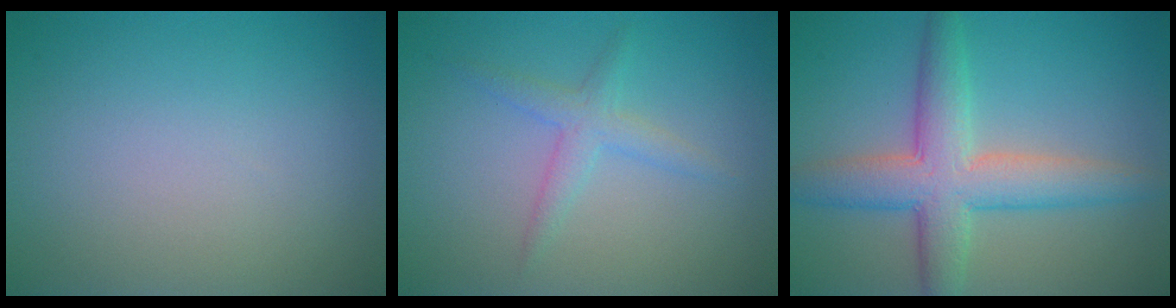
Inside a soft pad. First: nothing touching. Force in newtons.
{"total": 2.1, "press": 2.1, "slide": 0.1}
{"total": 6.4, "press": 6.4, "slide": 0.1}